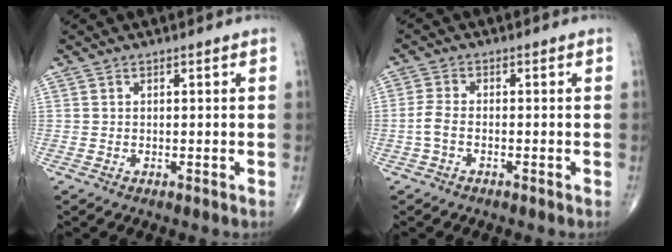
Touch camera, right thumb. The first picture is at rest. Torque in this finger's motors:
{"motor_torque": [-0.09, 0.07, 0.27, 0.05, 0.02]}